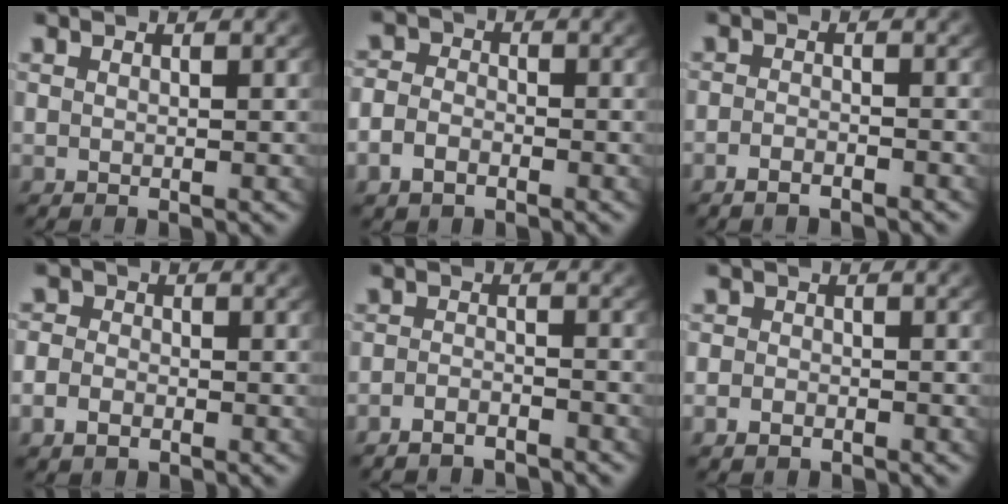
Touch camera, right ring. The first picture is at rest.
{"total": 3.5, "force": [-1.7, 2.8, 1.2], "torque": [-0.034, -0.016, -0.027]}
{"total": 1.9, "force": [-1.8, 0.4, 0.4], "torque": [-0.014, -0.007, -0.031]}
{"total": 3.0, "force": [-1.2, 2.6, 0.9], "torque": [-0.025, -0.012, -0.022]}
{"total": 2.9, "force": [-2.8, 0.6, 0.4], "torque": [-0.011, -0.012, -0.046]}
{"total": 1.8, "force": [-1.2, 1.4, 0.2], "torque": [-0.008, -0.011, -0.017]}